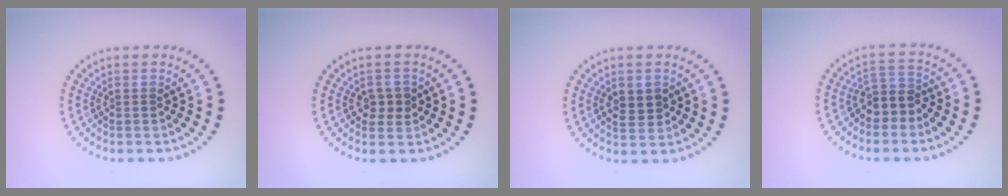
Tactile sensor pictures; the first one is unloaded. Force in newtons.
{"total": 1.8, "press": 1.8, "slide": 0.3}
{"total": 2.3, "press": 2.3, "slide": 0.3}
{"total": 2.7, "press": 2.2, "slide": 1.5}